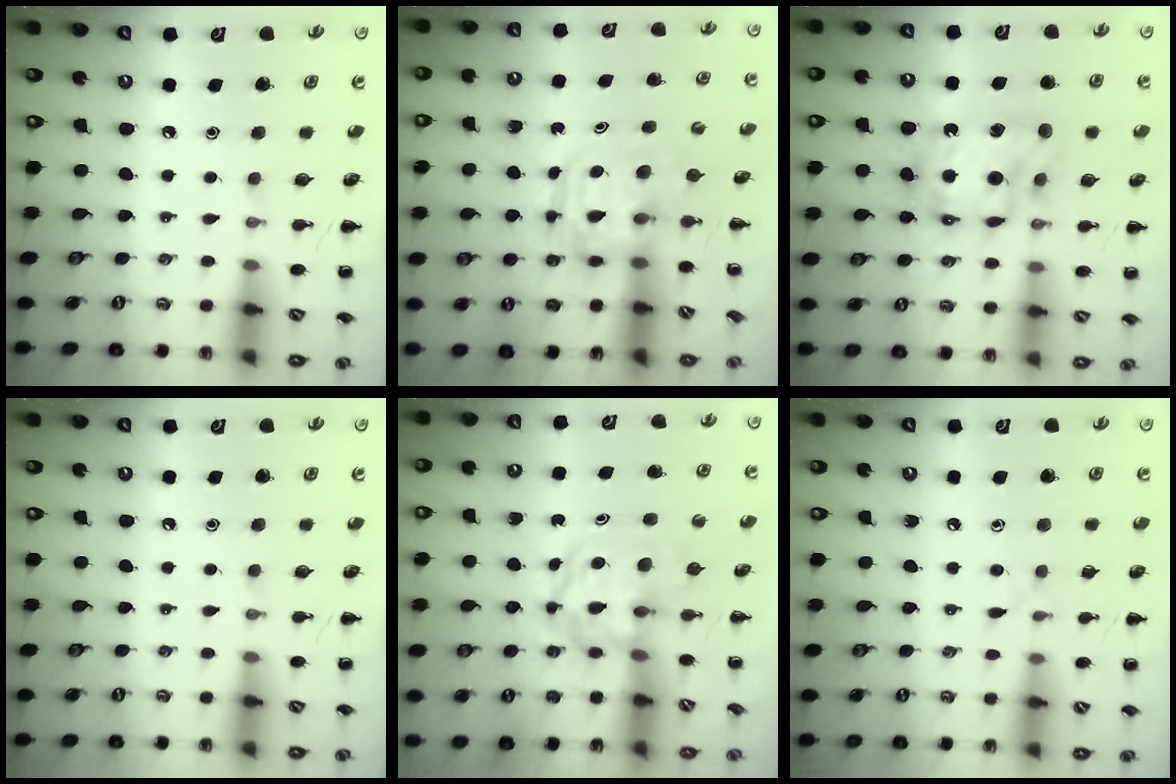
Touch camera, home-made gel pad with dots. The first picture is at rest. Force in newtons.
{"total": 3.2, "press": 3.2, "slide": 0.2}
{"total": 11.7, "press": 11.6, "slide": 1.4}
{"total": 0.0}
{"total": 3.9, "press": 3.9, "slide": 0.5}
{"total": 3.9, "press": 3.5, "slide": 1.8}